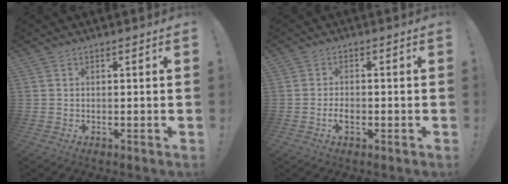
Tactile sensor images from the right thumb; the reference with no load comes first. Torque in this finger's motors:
{"motor_torque": [0.53, 0.25, 0.32, -0.12, 0.01]}